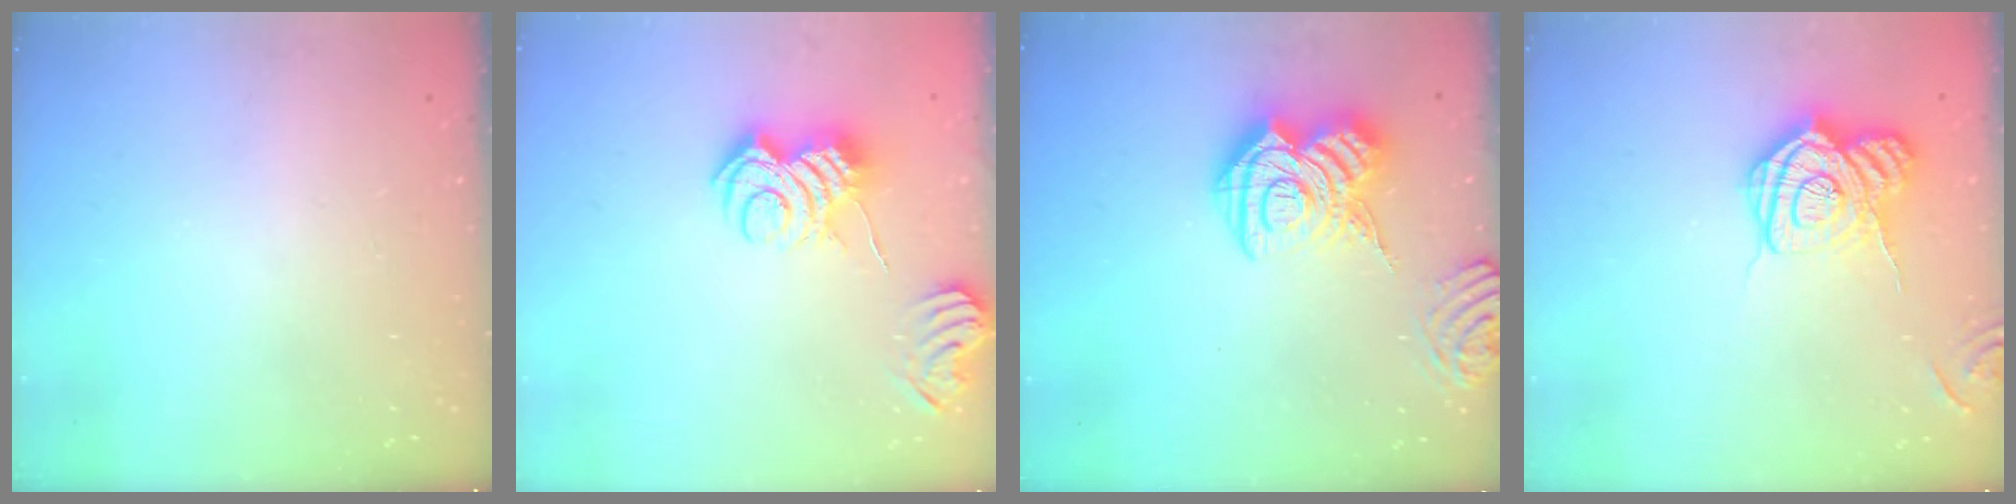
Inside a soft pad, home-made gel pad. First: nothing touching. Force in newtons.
{"total": 6.2, "press": 6.2, "slide": 0.4}
{"total": 16.8, "press": 16.7, "slide": 1.4}
{"total": 16.2, "press": 16.2, "slide": 1.0}